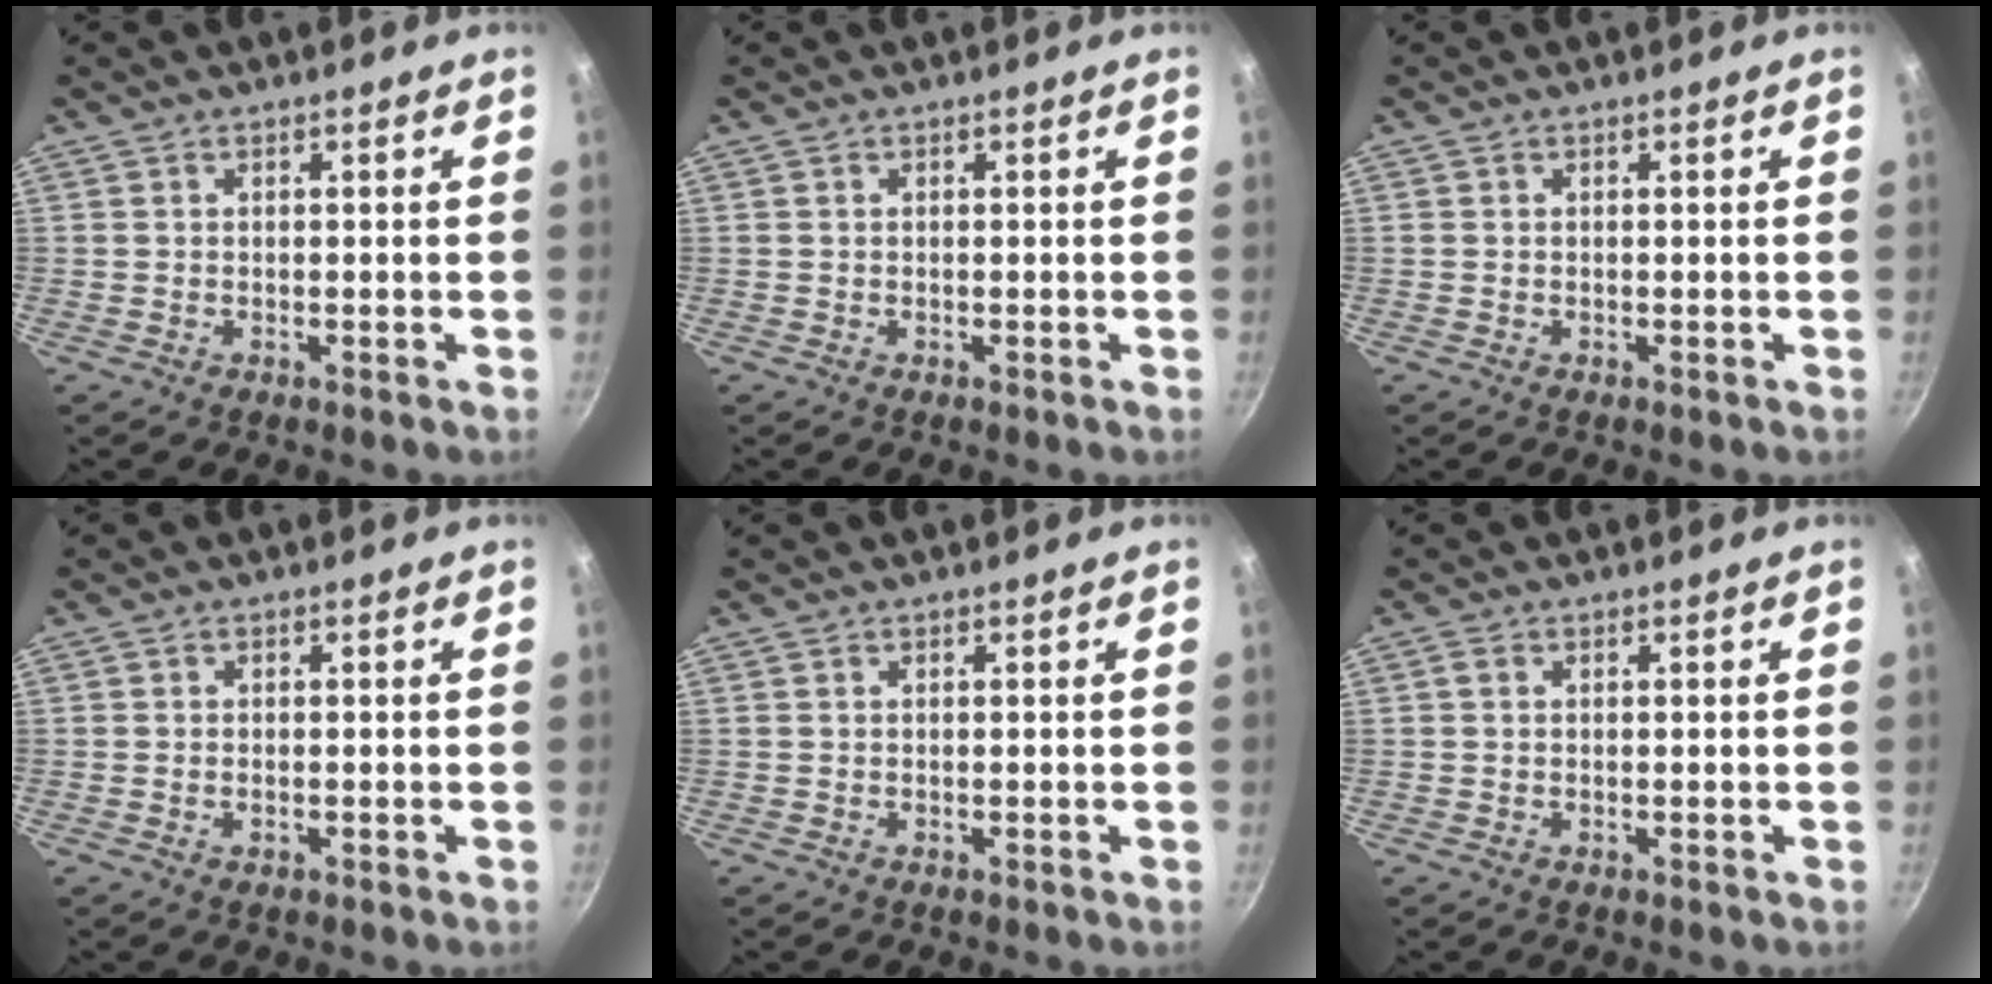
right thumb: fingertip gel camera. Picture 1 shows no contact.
{"total": 0.0}
{"total": 0.0}
{"total": 0.8, "force": [-0.3, 0.5, 0.6], "torque": [-0.011, 0.002, -0.005]}
{"total": 0.0}
{"total": 0.8, "force": [0.1, 0.6, 0.5], "torque": [-0.009, 0.004, 0.003]}